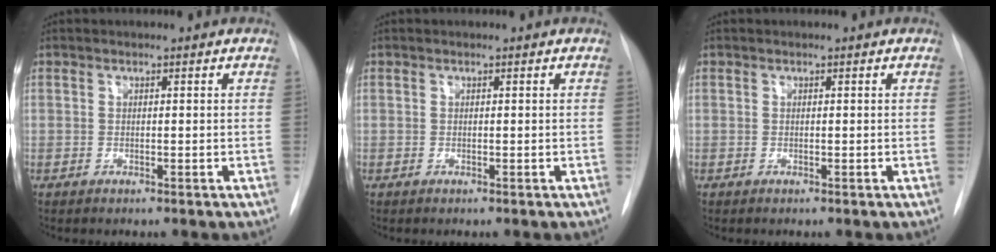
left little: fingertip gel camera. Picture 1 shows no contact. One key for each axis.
{"total": 0.0}
{"total": 0.0}